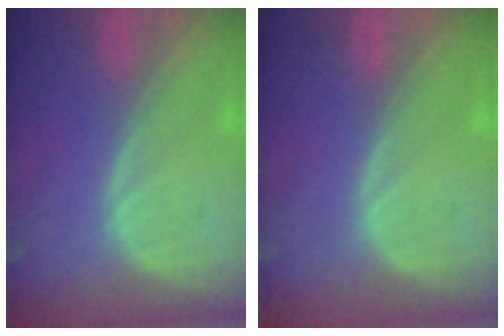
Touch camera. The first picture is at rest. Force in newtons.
{"total": 0.0}